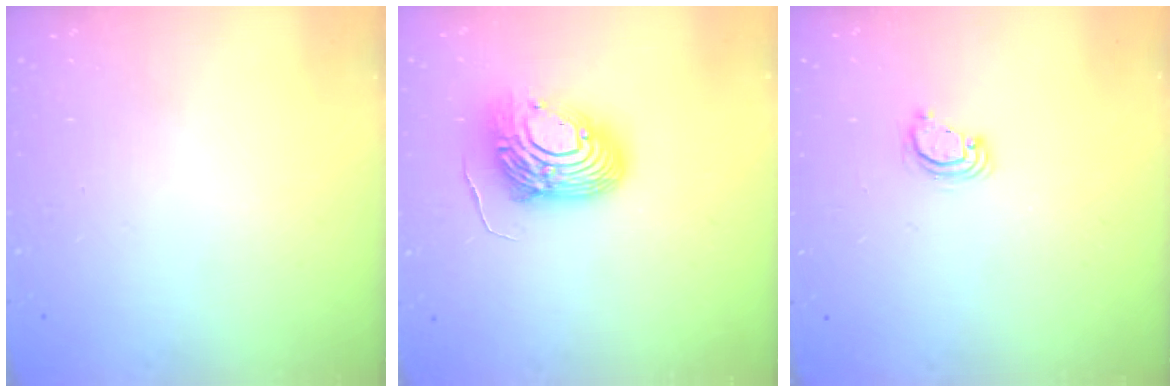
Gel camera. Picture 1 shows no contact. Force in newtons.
{"total": 14.4, "press": 14.4, "slide": 1.1}
{"total": 3.2, "press": 3.2, "slide": 0.2}